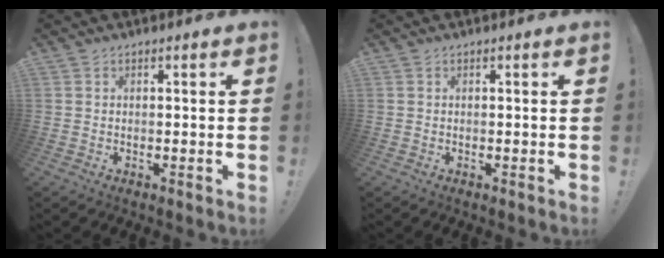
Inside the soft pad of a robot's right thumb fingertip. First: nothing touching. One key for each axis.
{"total": 0.0}